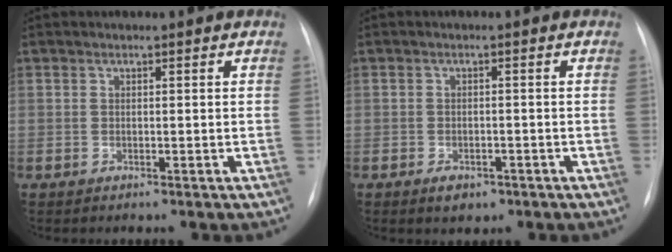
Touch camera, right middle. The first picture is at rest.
{"total": 2.7, "force": [-1.5, 1.6, 1.4], "torque": [-0.020, -0.001, -0.010]}